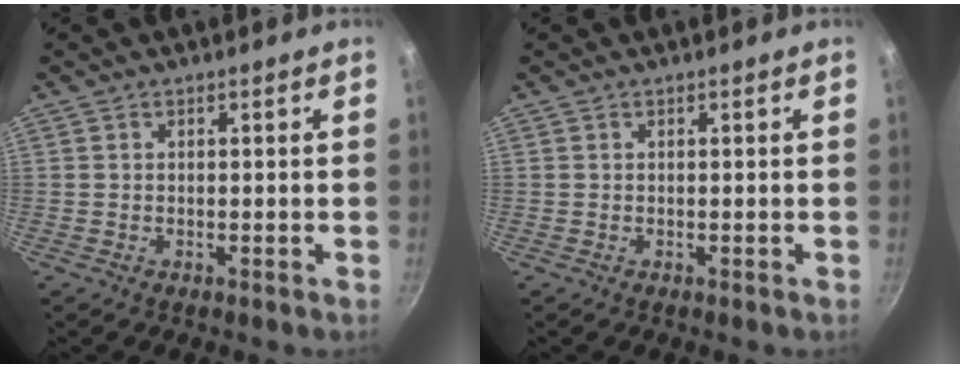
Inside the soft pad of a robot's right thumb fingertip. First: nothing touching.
{"total": 0.0}